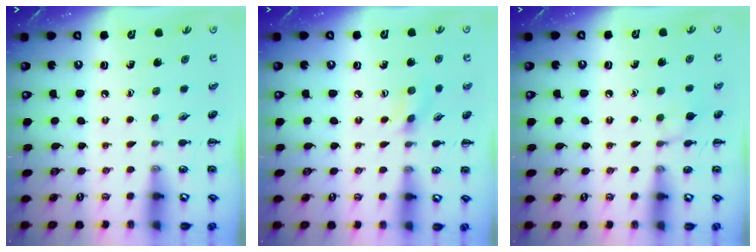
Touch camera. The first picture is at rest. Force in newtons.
{"total": 1.4, "press": 1.3, "slide": 0.4}
{"total": 7.1, "press": 6.7, "slide": 2.2}